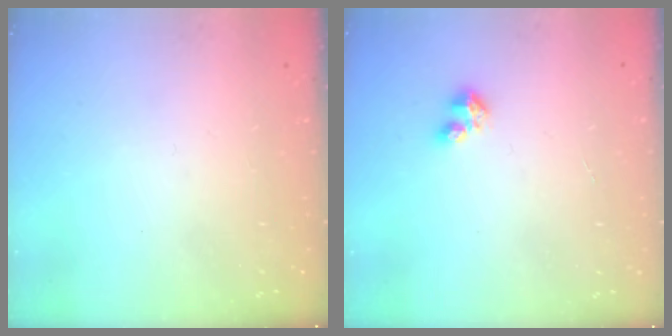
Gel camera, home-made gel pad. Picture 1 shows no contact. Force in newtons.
{"total": 2.7, "press": 2.7, "slide": 0.3}